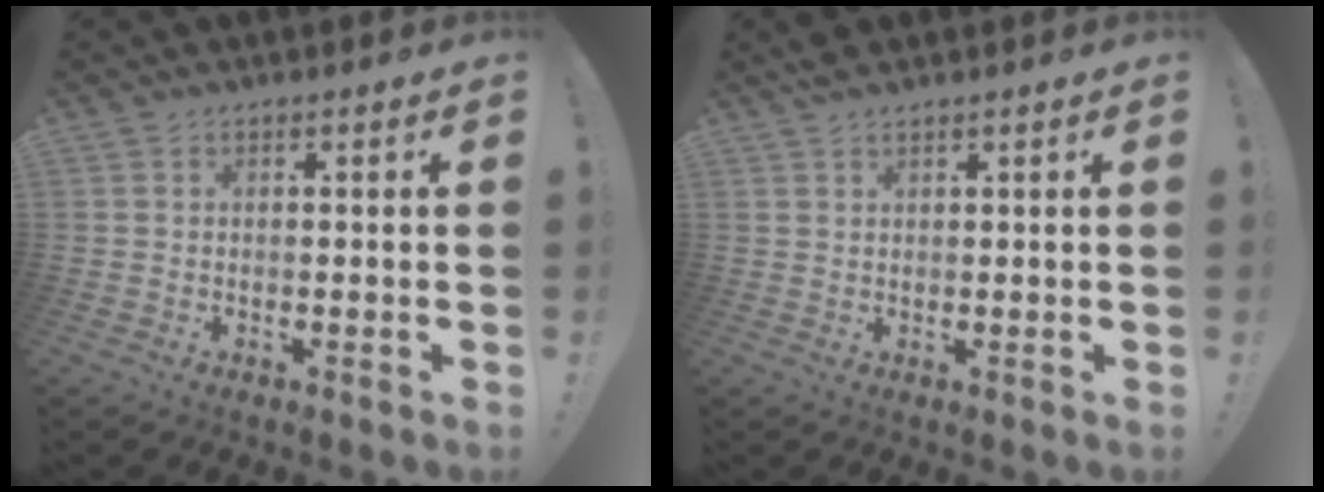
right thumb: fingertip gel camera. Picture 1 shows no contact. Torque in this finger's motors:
{"motor_torque": [-0.21, 1.22, 0.54, 0.39, 0.01]}